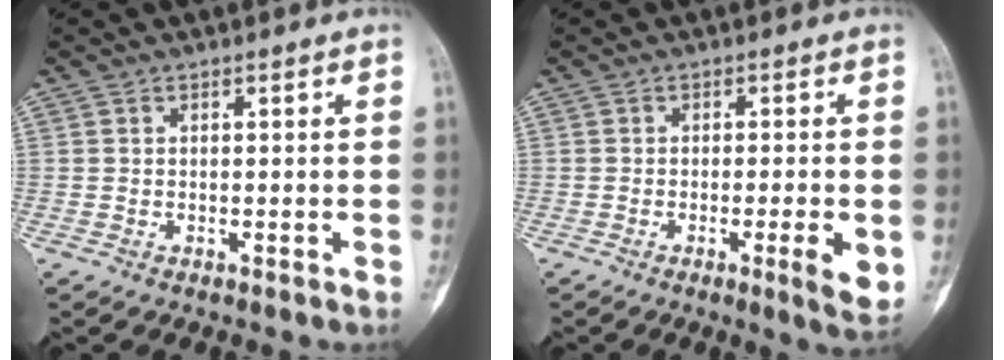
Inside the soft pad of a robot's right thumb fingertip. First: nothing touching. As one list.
[{"total": 5.3, "force": [-1.3, 0.8, 5.1], "torque": [-0.075, -0.010, -0.019]}]